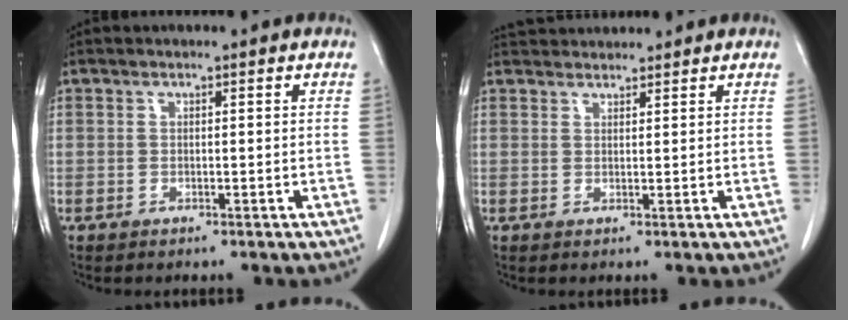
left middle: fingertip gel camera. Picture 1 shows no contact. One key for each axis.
{"total": 3.7, "fx": 3.7, "fy": 0.5, "fz": 0.2, "tx": -0.007, "ty": 0.029, "tz": 0.066}